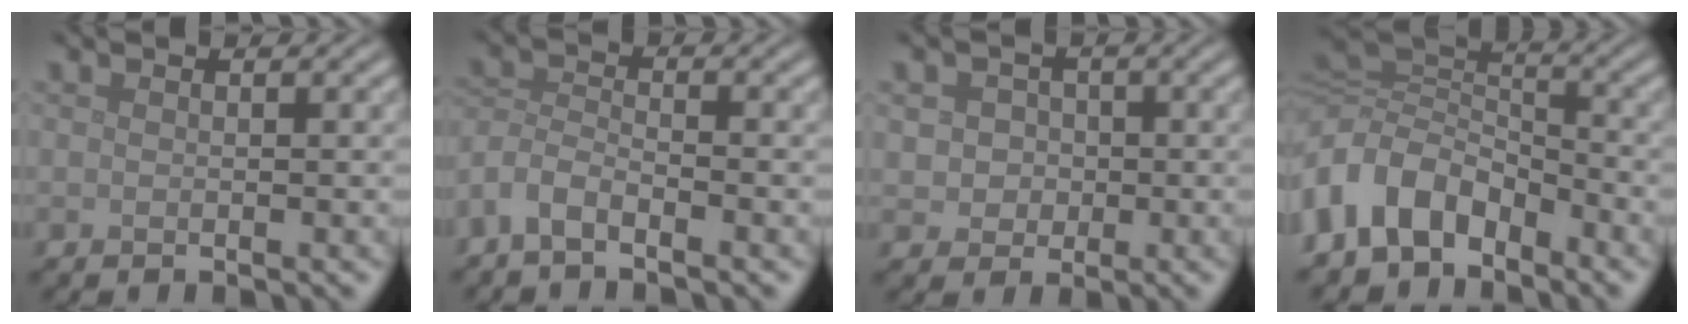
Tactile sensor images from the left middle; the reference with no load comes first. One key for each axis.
{"total": 2.9, "fx": -2.4, "fy": 0.8, "fz": 1.5, "tx": -0.035, "ty": 0.001, "tz": -0.059}
{"total": 3.2, "fx": 0.3, "fy": 3.0, "fz": 1.2, "tx": -0.007, "ty": 0.009, "tz": -0.002}
{"total": 8.4, "fx": -4.2, "fy": 5.7, "fz": 4.6, "tx": -0.085, "ty": 0.005, "tz": -0.092}